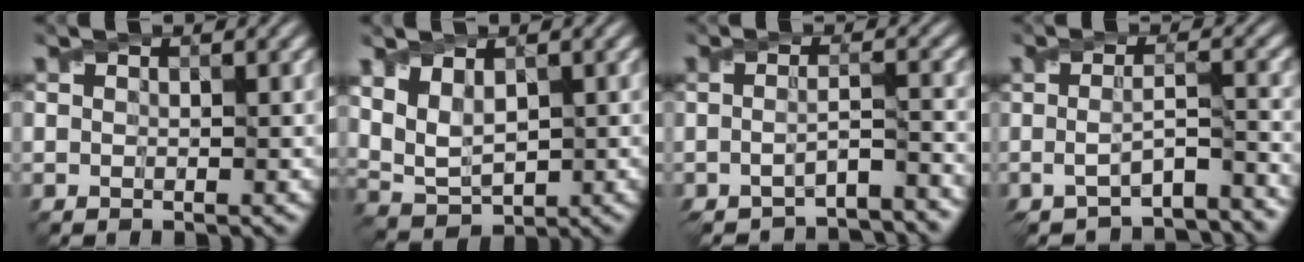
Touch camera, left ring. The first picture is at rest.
{"total": 4.1, "force": [1.3, 2.4, 3.0], "torque": [-0.069, -0.003, 0.031]}
{"total": 4.9, "force": [-4.1, 0.7, 2.6], "torque": [-0.044, -0.010, -0.062]}
{"total": 5.1, "force": [-3.2, 1.1, 3.8], "torque": [-0.066, -0.014, -0.048]}